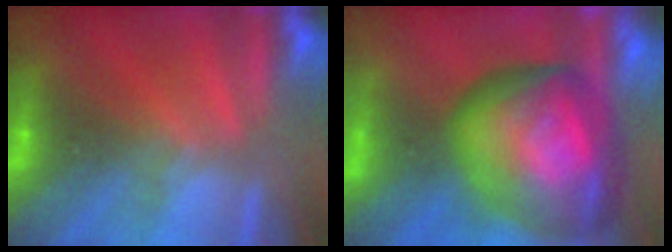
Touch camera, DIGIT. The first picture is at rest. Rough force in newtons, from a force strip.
{"total": 7.5}